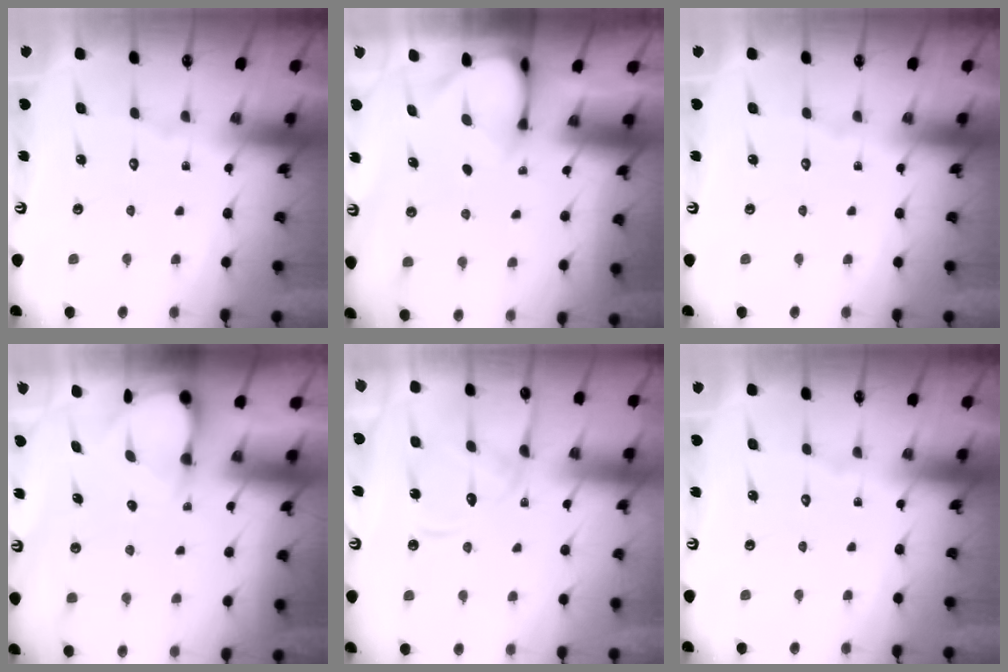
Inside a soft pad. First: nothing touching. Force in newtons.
{"total": 3.4, "press": 3.4, "slide": 0.3}
{"total": 0.0}
{"total": 3.4, "press": 3.3, "slide": 0.4}
{"total": 13.2, "press": 13.2, "slide": 1.2}
{"total": 0.0}